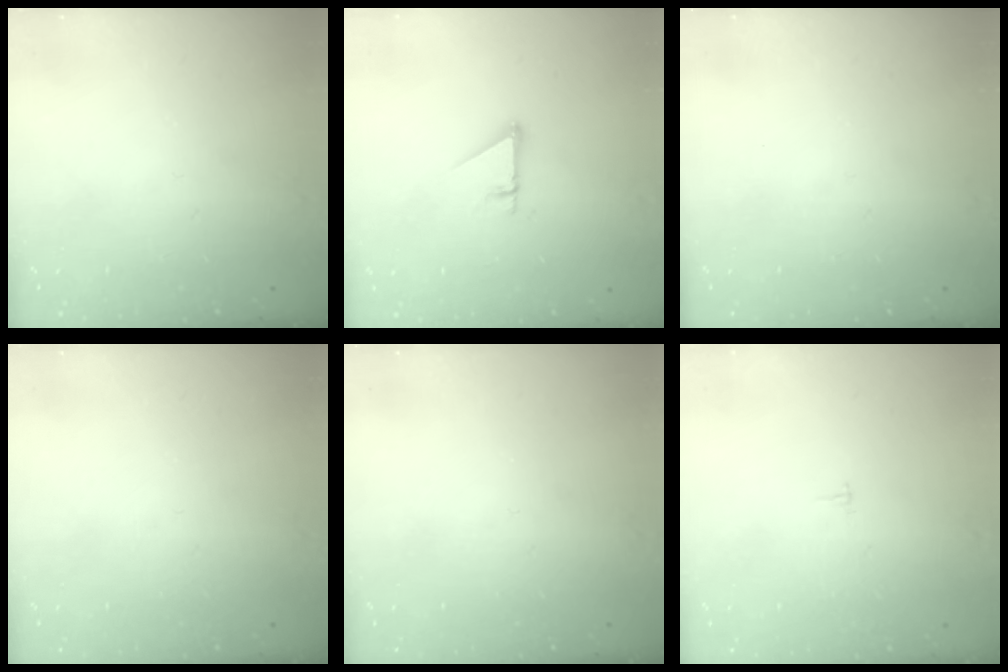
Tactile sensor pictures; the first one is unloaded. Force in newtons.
{"total": 2.7, "press": 2.7, "slide": 0.1}
{"total": 0.0}
{"total": 0.0}
{"total": 0.0}
{"total": 1.8, "press": 1.8, "slide": 0.1}